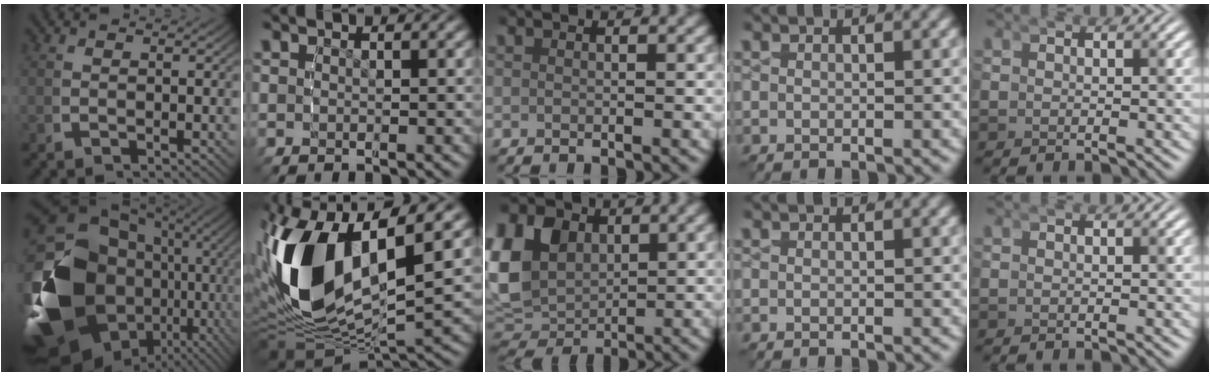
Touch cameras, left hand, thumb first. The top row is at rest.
{"thumb": {"total": 27.1, "force": [-4.0, 18.2, 19.7], "torque": [-0.355, -0.070, -0.043]}, "index": {"total": 16.1, "force": [1.3, 9.7, 12.8], "torque": [-0.292, -0.033, 0.026]}, "middle": {"total": 9.8, "force": [1.4, 8.2, 5.0], "torque": [-0.127, -0.018, 0.029]}}